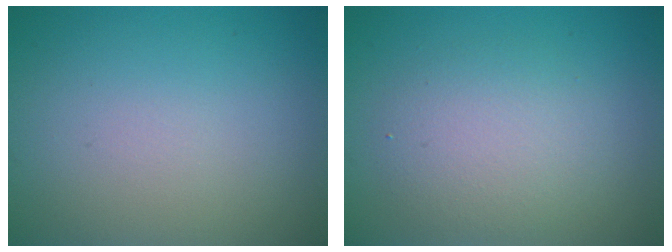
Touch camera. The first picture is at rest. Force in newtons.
{"total": 3.6, "press": 3.6, "slide": 0.3}